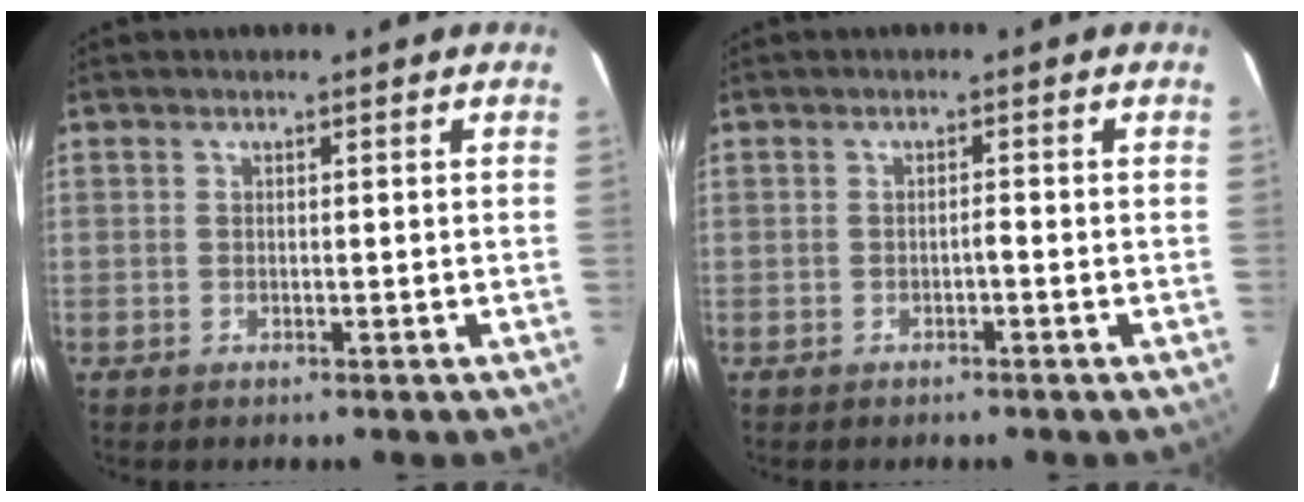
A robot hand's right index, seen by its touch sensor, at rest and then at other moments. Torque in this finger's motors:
{"motor_torque": [0.10, 0.07, -0.06, 0.00]}